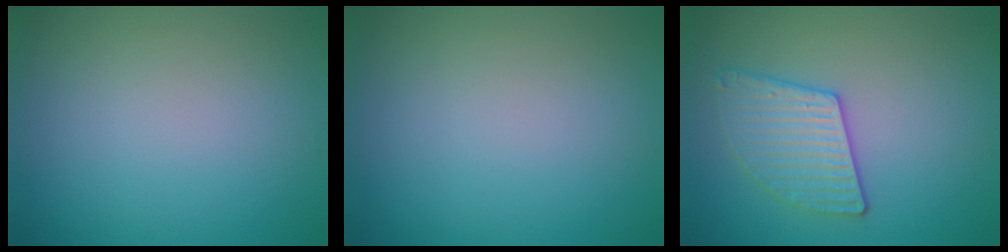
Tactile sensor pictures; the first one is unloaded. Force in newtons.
{"total": 0.0}
{"total": 3.0, "press": 2.9, "slide": 0.4}